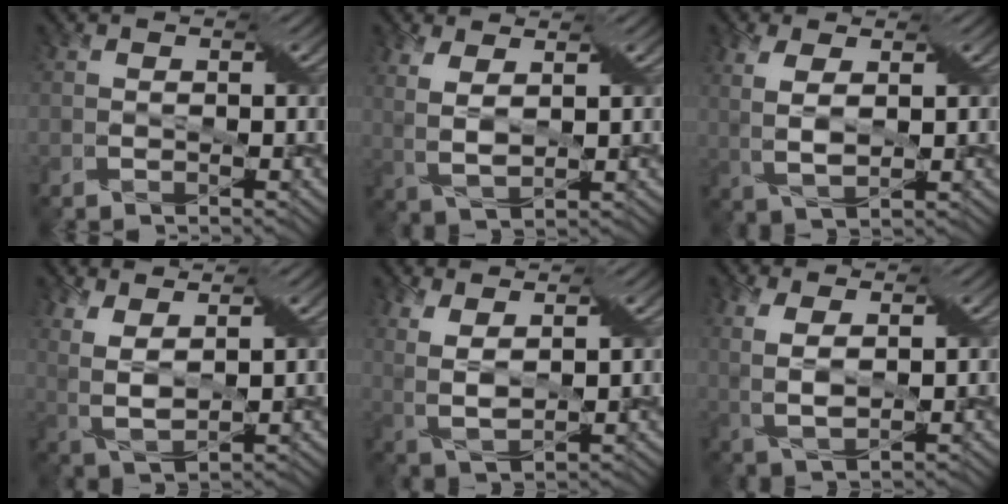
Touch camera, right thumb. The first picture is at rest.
{"total": 4.6, "force": [2.1, 1.6, 3.8], "torque": [-0.094, 0.002, 0.044]}
{"total": 4.6, "force": [1.4, 1.8, 4.0], "torque": [-0.097, 0.003, 0.029]}
{"total": 5.9, "force": [3.2, 2.0, 4.5], "torque": [-0.116, 0.000, 0.067]}
{"total": 5.2, "force": [2.8, 1.6, 4.0], "torque": [-0.102, 0.000, 0.060]}
{"total": 4.6, "force": [1.7, 1.7, 3.9], "torque": [-0.097, 0.003, 0.035]}